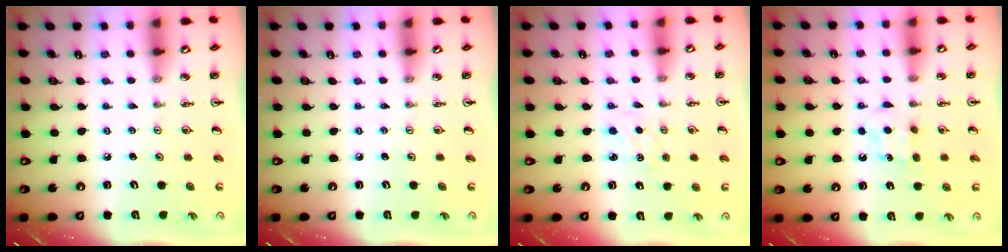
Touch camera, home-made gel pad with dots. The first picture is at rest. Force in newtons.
{"total": 0.0}
{"total": 2.5, "press": 2.5, "slide": 0.4}
{"total": 5.1, "press": 5.1, "slide": 0.7}